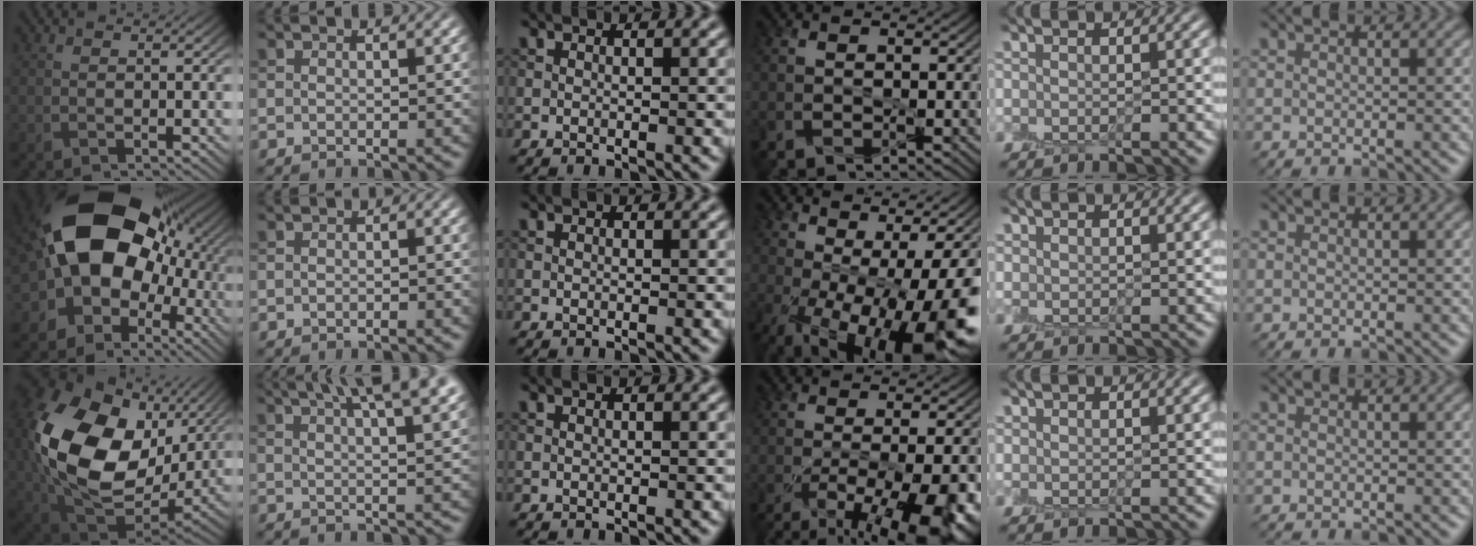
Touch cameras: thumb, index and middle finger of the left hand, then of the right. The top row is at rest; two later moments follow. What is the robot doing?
{"motion": "peel", "object": "small bumper sticker"}